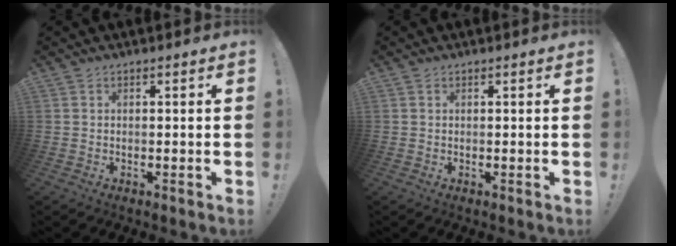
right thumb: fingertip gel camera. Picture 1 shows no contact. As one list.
[{"total": 0.0}]